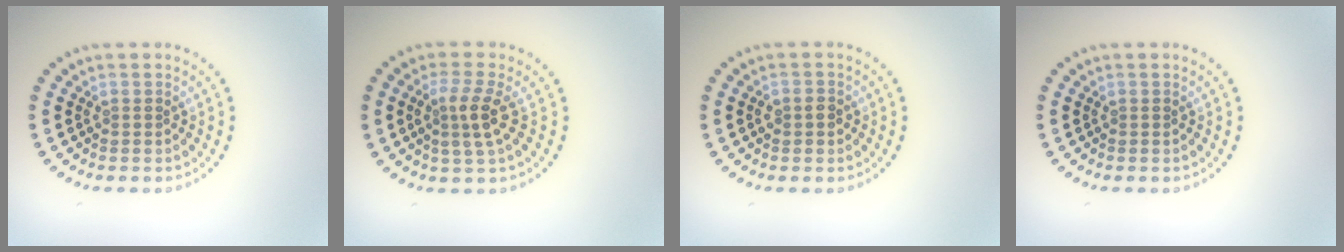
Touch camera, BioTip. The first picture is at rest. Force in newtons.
{"total": 2.7, "press": 2.4, "slide": 1.3}
{"total": 1.4, "press": 1.3, "slide": 0.4}
{"total": 0.0}